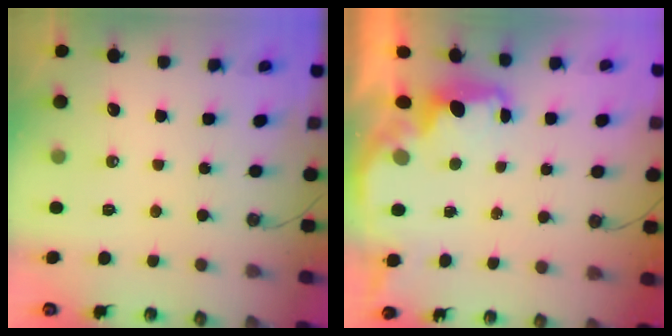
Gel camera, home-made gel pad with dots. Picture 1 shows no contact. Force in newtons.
{"total": 2.0, "press": 1.9, "slide": 0.8}